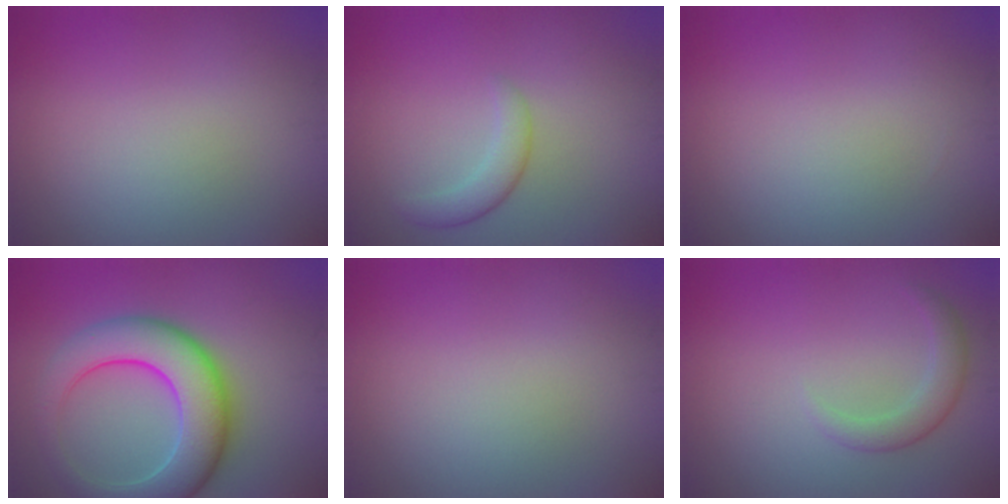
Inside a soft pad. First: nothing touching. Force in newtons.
{"total": 2.3, "press": 2.3, "slide": 0.1}
{"total": 0.0}
{"total": 9.1, "press": 9.1, "slide": 0.2}
{"total": 0.0}
{"total": 2.2, "press": 2.2, "slide": 0.1}